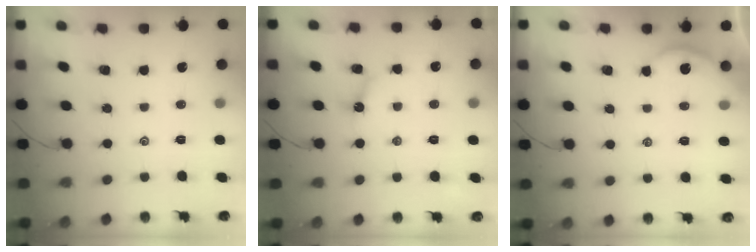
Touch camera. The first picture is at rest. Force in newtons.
{"total": 4.3, "press": 4.2, "slide": 0.3}
{"total": 1.2, "press": 1.1, "slide": 0.1}